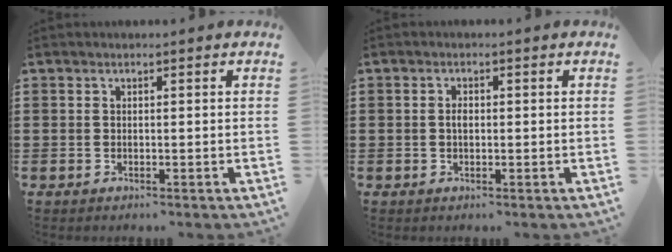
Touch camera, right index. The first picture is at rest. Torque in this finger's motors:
{"motor_torque": [0.38, -0.29, 0.09, 0.03]}